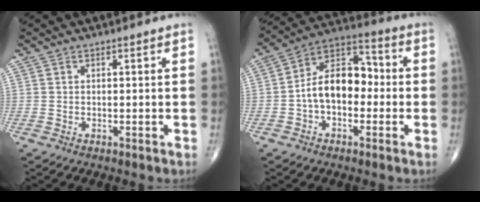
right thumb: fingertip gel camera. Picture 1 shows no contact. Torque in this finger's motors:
{"motor_torque": [1.67, 1.95, 1.28, -0.14, 0.11]}